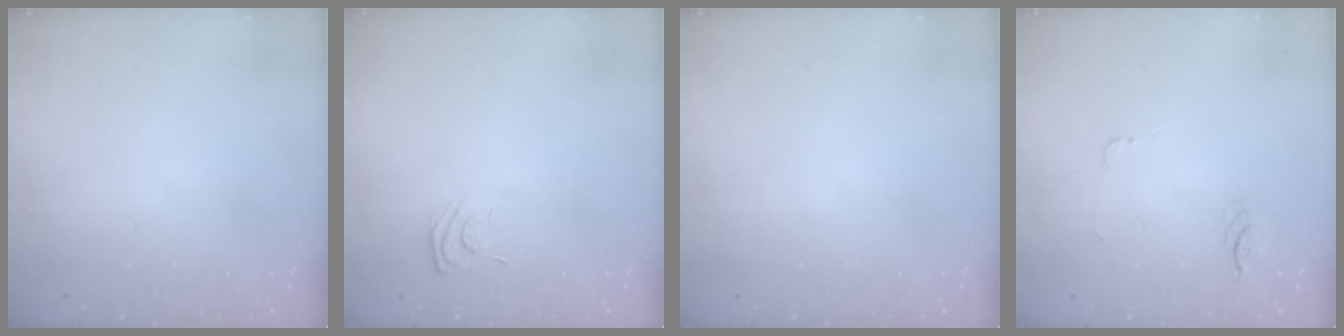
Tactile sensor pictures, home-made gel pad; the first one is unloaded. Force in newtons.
{"total": 4.9, "press": 4.7, "slide": 1.1}
{"total": 0.0}
{"total": 3.8, "press": 3.5, "slide": 1.6}